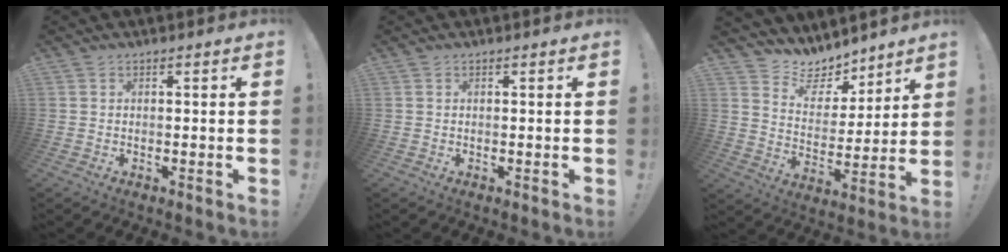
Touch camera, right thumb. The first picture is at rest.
{"total": 0.0}
{"total": 8.2, "force": [7.1, 4.0, 0.5], "torque": [-0.029, -0.068, 0.138]}